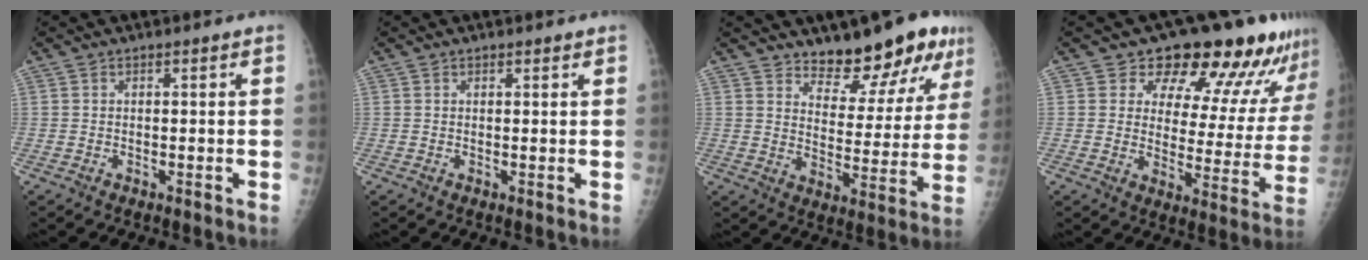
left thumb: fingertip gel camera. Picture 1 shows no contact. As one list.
[{"total": 0.6, "force": [0.5, 0.3, 0.1], "torque": [0.000, -0.005, 0.006]}, {"total": 13.3, "force": [10.6, 4.7, 6.6], "torque": [-0.051, -0.081, 0.154]}, {"total": 18.1, "force": [14.5, 7.6, 7.7], "torque": [-0.039, -0.083, 0.171]}]